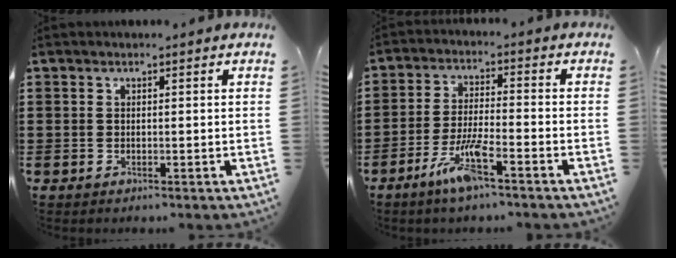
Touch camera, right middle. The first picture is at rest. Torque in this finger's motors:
{"motor_torque": [1.80, -0.34, 0.61, 0.16]}